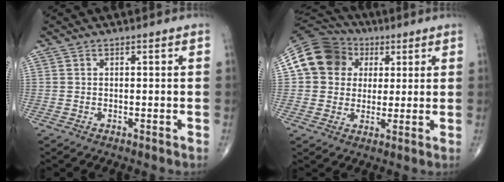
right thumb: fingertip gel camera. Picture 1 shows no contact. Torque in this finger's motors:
{"motor_torque": [0.05, 2.11, 0.76, 0.23, 0.10]}